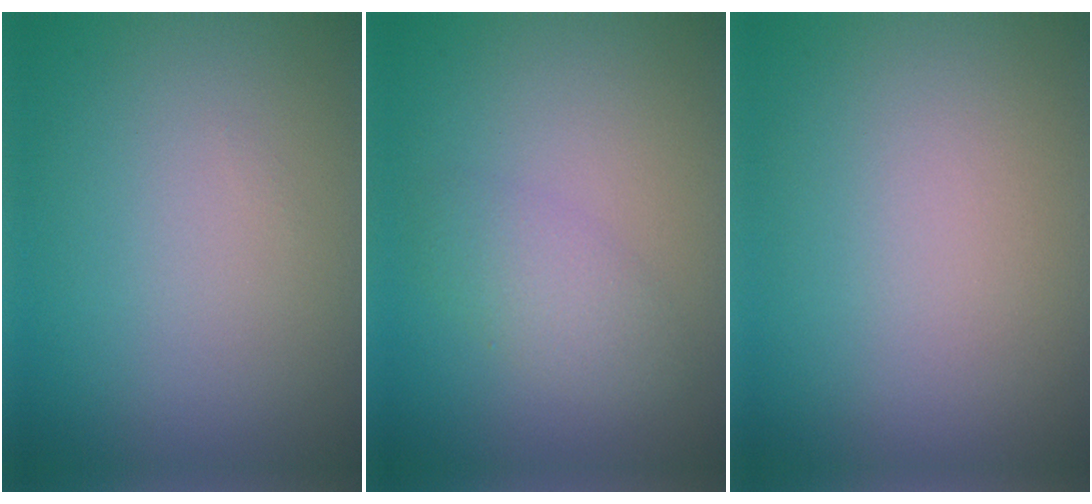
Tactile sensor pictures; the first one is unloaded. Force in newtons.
{"total": 2.4, "press": 2.4, "slide": 0.1}
{"total": 0.0}